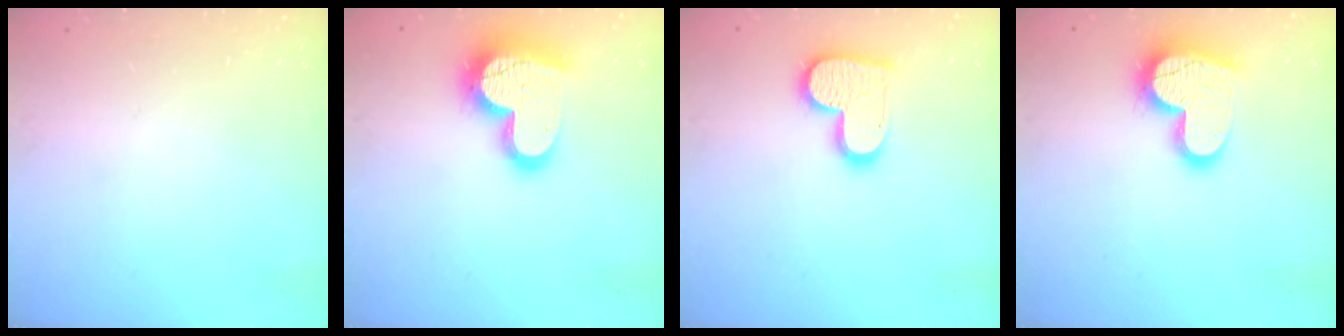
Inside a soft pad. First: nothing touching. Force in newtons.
{"total": 19.6, "press": 19.6, "slide": 1.8}
{"total": 13.8, "press": 13.7, "slide": 1.1}
{"total": 16.5, "press": 16.5, "slide": 1.1}